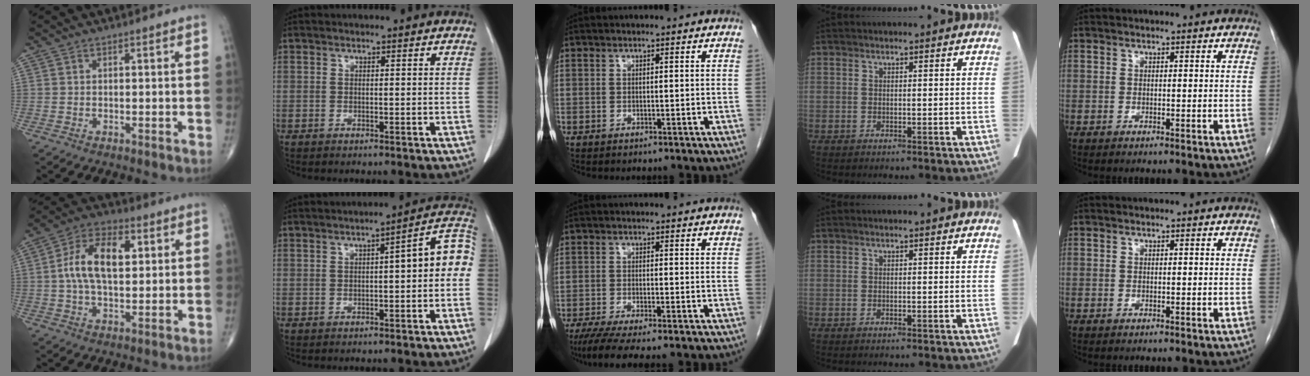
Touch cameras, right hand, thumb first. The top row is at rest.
{"thumb": {"total": 12.3, "force": [2.0, 6.6, 10.2], "torque": [-0.179, 0.016, 0.031]}, "index": {"total": 8.0, "force": [0.2, 1.6, 7.8], "torque": [-0.093, 0.037, -0.004]}, "middle": {"total": 6.4, "force": [-5.1, 0.1, 3.9], "torque": [-0.062, -0.016, -0.084]}}